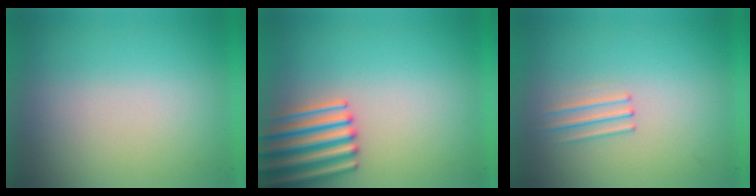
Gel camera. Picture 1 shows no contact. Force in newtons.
{"total": 4.3}
{"total": 1.2}